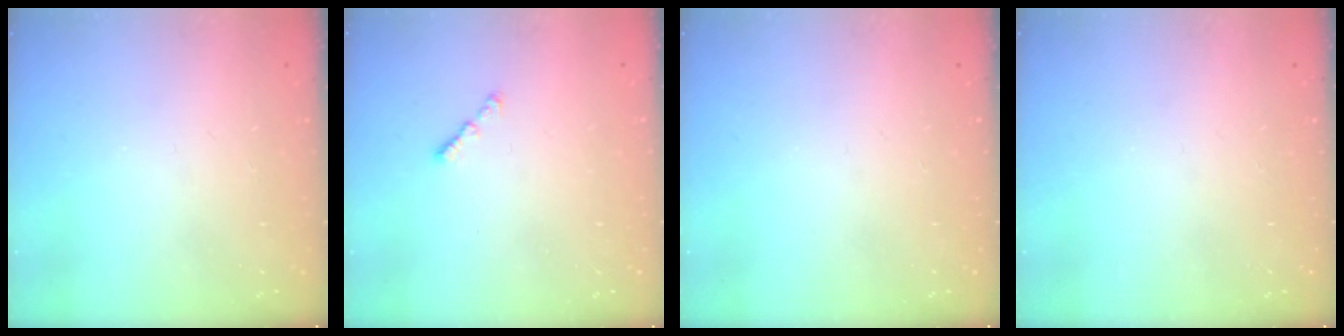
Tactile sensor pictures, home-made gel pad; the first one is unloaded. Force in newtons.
{"total": 1.0, "press": 0.9, "slide": 0.5}
{"total": 0.0}
{"total": 0.0}